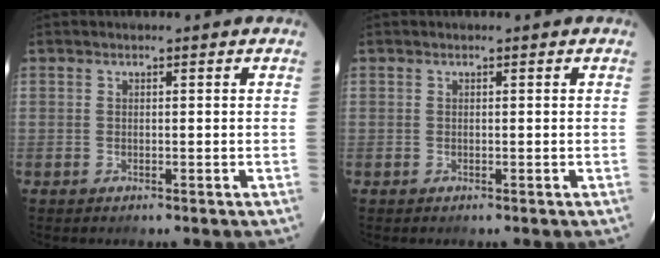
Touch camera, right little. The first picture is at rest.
{"total": 0.0}